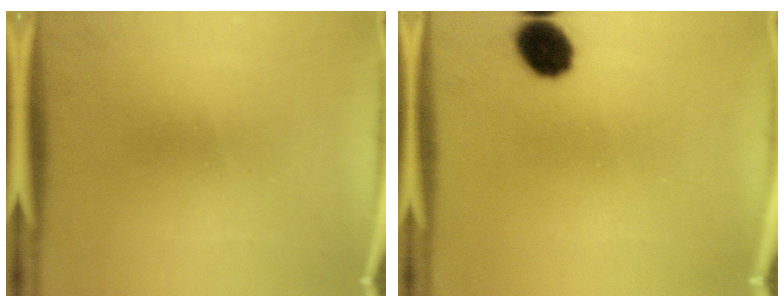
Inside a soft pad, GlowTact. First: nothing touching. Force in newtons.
{"total": 8.4}